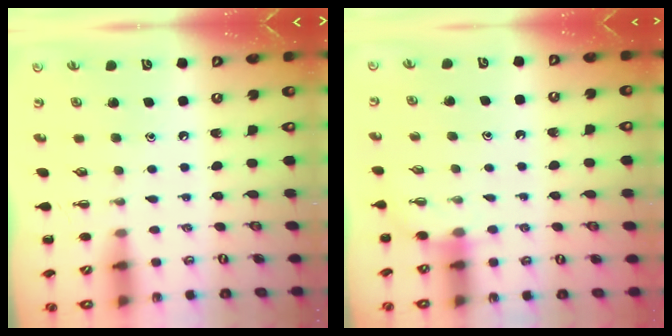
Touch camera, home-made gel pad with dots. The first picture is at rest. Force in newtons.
{"total": 2.6, "press": 2.5, "slide": 0.9}